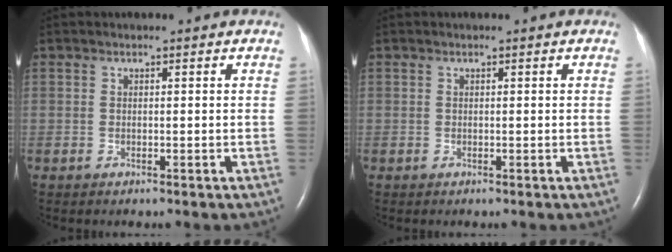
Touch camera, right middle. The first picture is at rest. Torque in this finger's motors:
{"motor_torque": [0.17, -0.09, 0.05, -0.02]}